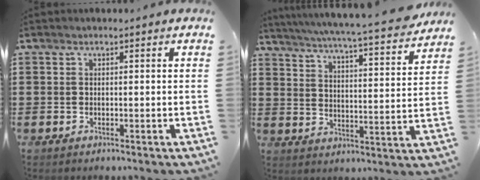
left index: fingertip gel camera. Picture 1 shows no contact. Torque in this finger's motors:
{"motor_torque": [1.25, -0.88, 1.06, 0.11]}